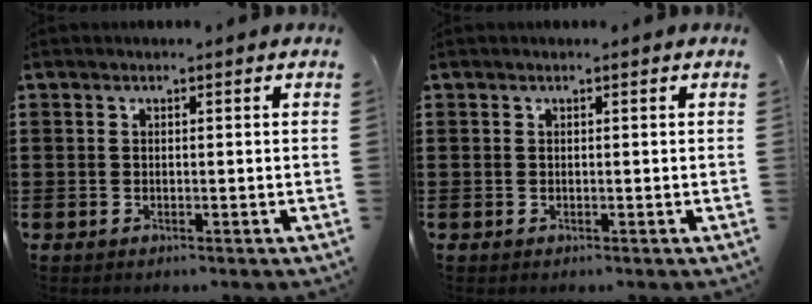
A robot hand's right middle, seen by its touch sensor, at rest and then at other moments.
{"total": 0.0}